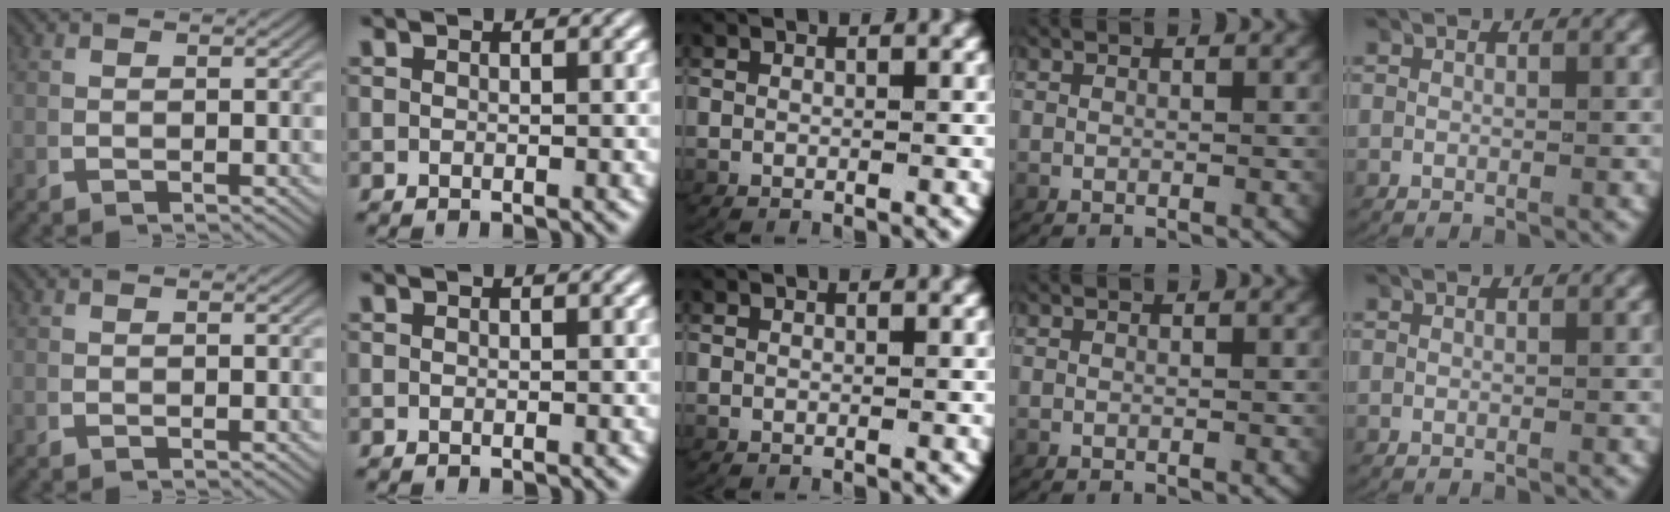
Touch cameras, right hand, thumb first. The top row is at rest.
{}